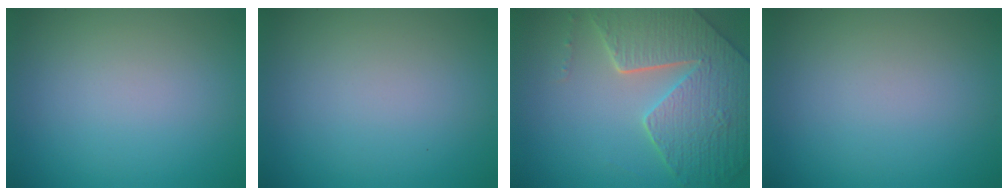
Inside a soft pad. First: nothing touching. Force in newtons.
{"total": 0.0}
{"total": 8.4, "press": 6.0, "slide": 5.8}
{"total": 0.0}